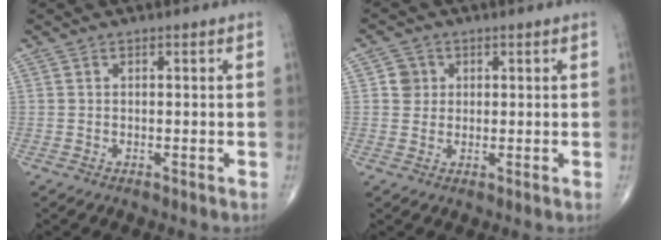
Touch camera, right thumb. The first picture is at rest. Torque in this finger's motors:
{"motor_torque": [-0.13, 0.12, -0.01, -0.03, 0.07]}